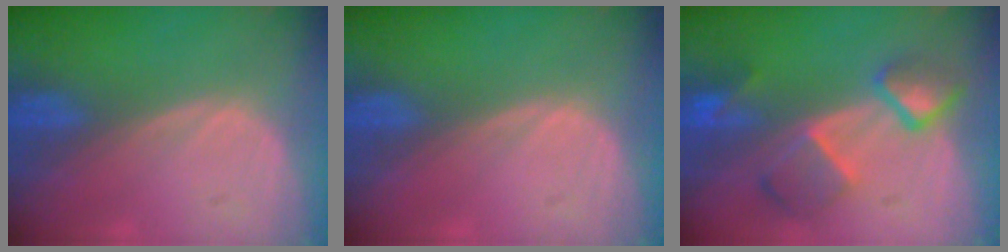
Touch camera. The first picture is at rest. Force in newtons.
{"total": 0.0}
{"total": 7.5, "press": 6.7, "slide": 3.5}